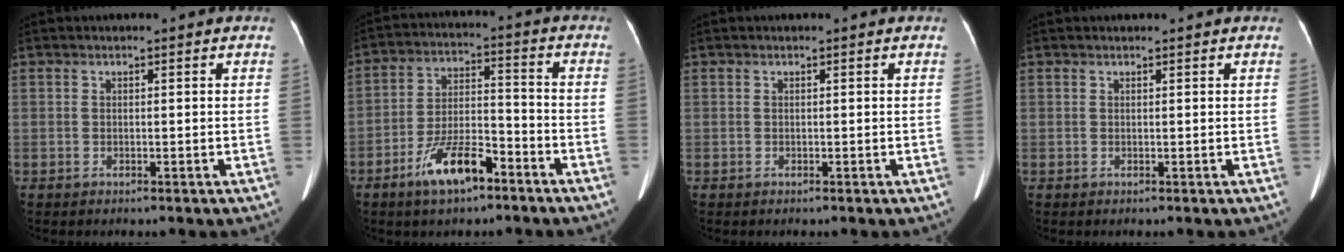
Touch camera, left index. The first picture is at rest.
{"total": 9.6, "force": [-6.1, 3.0, 6.8], "torque": [-0.135, 0.003, -0.109]}
{"total": 0.0}
{"total": 0.7, "force": [0.7, 0.1, 0.1], "torque": [-0.005, 0.010, 0.013]}